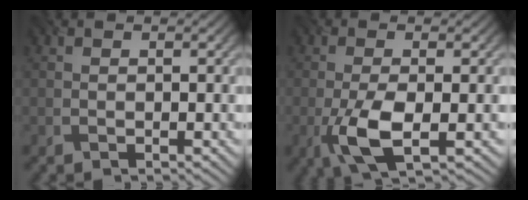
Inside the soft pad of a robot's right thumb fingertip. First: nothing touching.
{"total": 6.2, "force": [-1.9, 2.0, 5.6], "torque": [-0.120, -0.004, -0.040]}